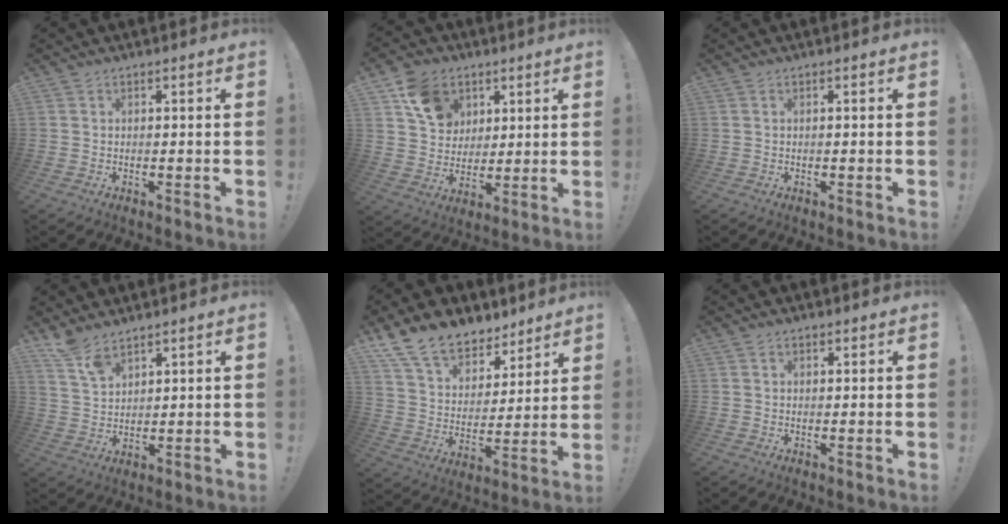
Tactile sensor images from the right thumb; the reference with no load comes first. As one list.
[{"total": 12.4, "force": [6.0, 9.9, 4.5], "torque": [-0.071, -0.023, 0.122]}, {"total": 0.0}, {"total": 7.2, "force": [5.9, 2.6, 3.1], "torque": [-0.058, -0.036, 0.112]}, {"total": 15.0, "force": [11.4, 8.3, 5.2], "torque": [-0.105, -0.077, 0.216]}, {"total": 0.8, "force": [0.5, 0.5, 0.2], "torque": [-0.001, 0.000, 0.009]}]